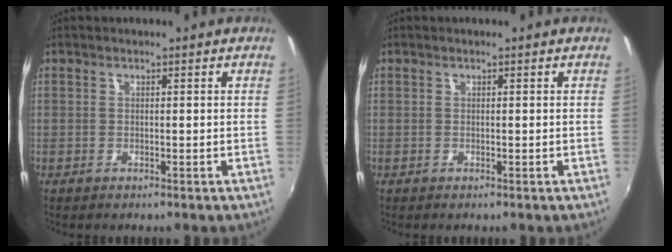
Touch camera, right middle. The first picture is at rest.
{"total": 0.0}